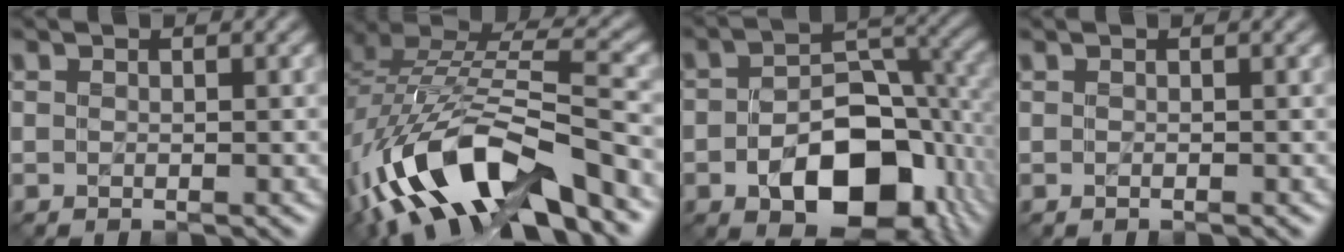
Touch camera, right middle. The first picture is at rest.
{"total": 14.9, "force": [-7.2, 5.6, 11.8], "torque": [-0.232, 0.004, -0.123]}
{"total": 11.4, "force": [-4.0, 6.6, 8.3], "torque": [-0.132, -0.013, -0.052]}
{"total": 0.8, "force": [-0.1, 0.3, 0.7], "torque": [-0.006, -0.002, -0.006]}